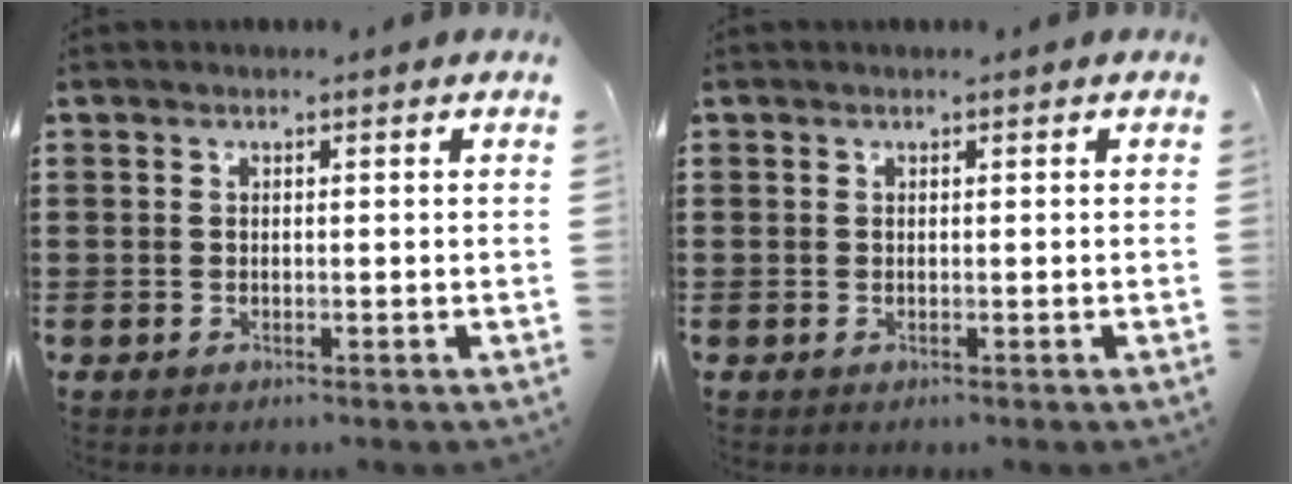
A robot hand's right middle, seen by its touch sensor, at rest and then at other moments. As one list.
[{"total": 0.0}]